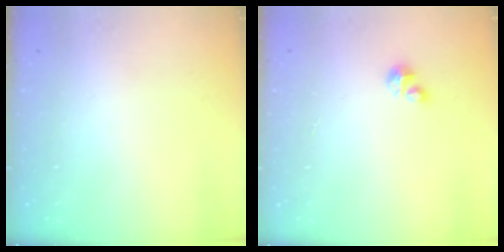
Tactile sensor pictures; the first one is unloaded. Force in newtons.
{"total": 2.1, "press": 2.1, "slide": 0.2}